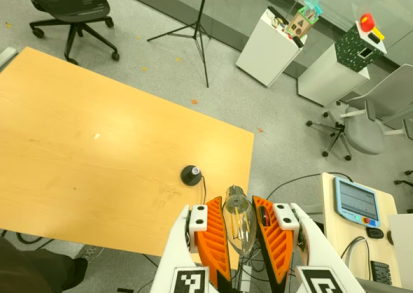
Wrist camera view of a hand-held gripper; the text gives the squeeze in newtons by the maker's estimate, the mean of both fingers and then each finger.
{"total": 12.7, "left": 13.2, "right": 12.1}